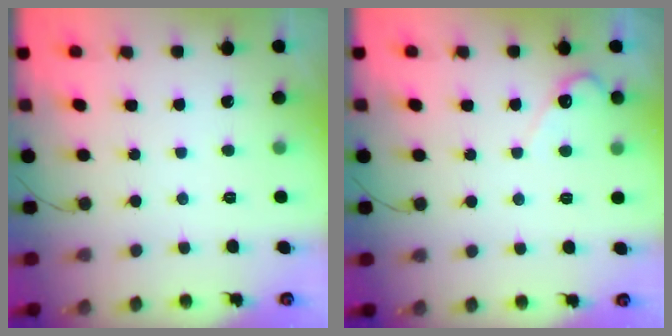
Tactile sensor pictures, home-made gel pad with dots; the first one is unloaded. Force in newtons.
{"total": 3.0, "press": 3.0, "slide": 0.2}